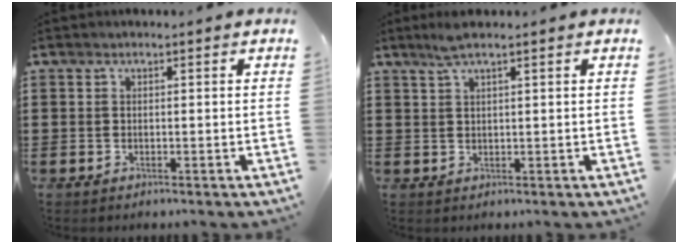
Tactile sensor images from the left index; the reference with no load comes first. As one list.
[{"total": 2.7, "force": [1.8, 0.2, 2.0], "torque": [-0.042, 0.001, 0.032]}]